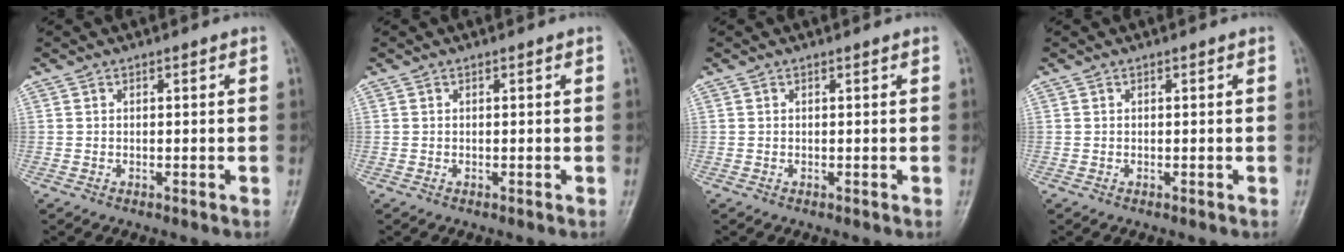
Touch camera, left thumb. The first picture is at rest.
{"total": 0.0}
{"total": 0.0}
{"total": 0.0}